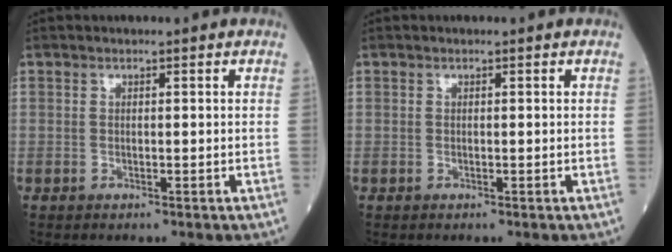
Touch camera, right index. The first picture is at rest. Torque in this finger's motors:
{"motor_torque": [0.00, 0.00, 0.01, 0.01]}